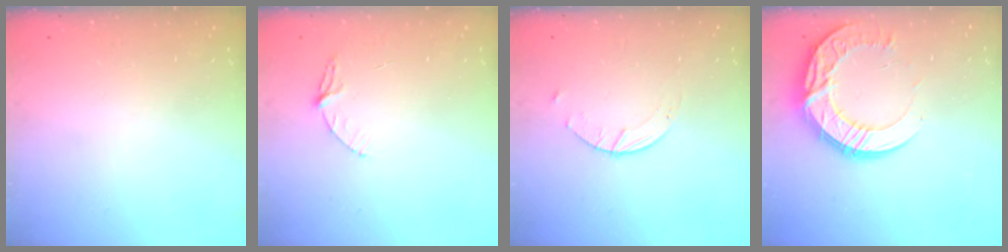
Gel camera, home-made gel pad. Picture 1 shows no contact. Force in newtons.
{"total": 5.3, "press": 5.3, "slide": 0.5}
{"total": 2.0, "press": 2.0, "slide": 0.3}
{"total": 17.2, "press": 17.2, "slide": 0.7}